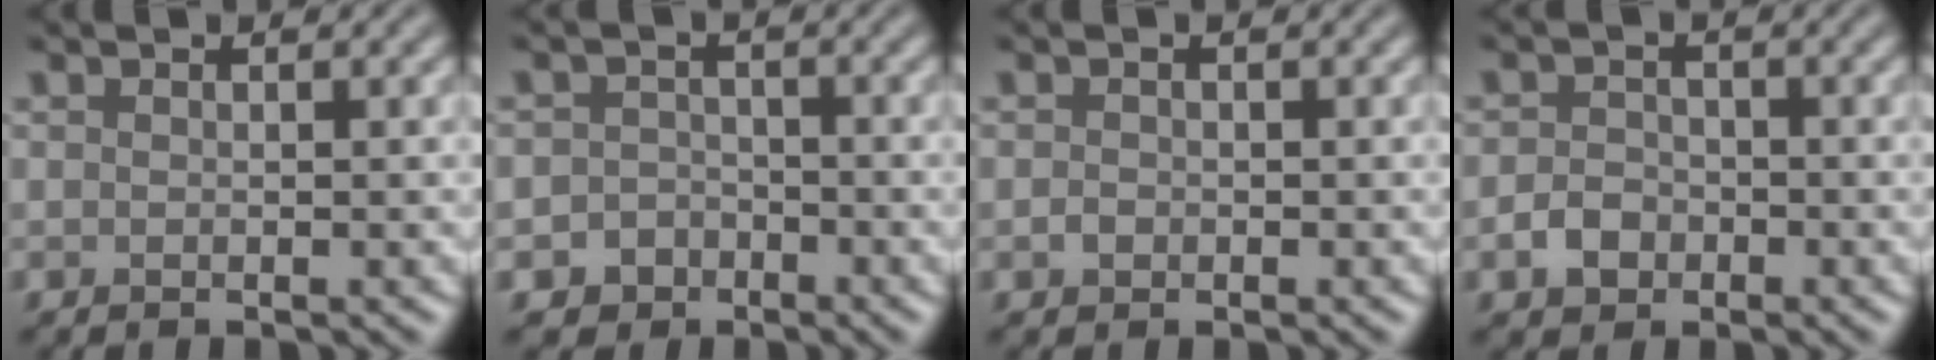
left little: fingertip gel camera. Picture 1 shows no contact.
{"total": 2.8, "force": [-1.6, 2.3, 0.3], "torque": [0.019, 0.003, -0.033]}
{"total": 0.7, "force": [-0.2, 0.6, 0.3], "torque": [-0.005, -0.002, -0.005]}
{"total": 2.2, "force": [-0.9, 1.7, 1.0], "torque": [-0.015, 0.000, -0.022]}